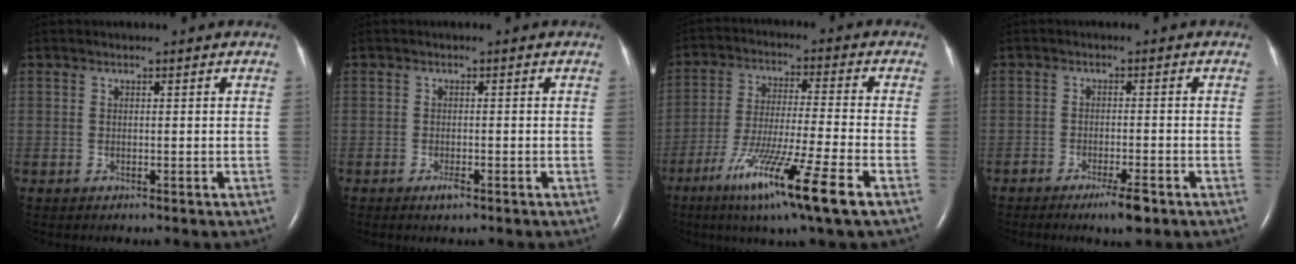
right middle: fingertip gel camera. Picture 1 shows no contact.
{"total": 1.2, "force": [-0.8, 0.3, 0.9], "torque": [-0.020, -0.002, -0.011]}
{"total": 14.7, "force": [-7.9, -0.6, 12.3], "torque": [-0.241, -0.046, -0.139]}
{"total": 3.9, "force": [-2.6, 0.6, 2.9], "torque": [-0.050, -0.004, -0.041]}